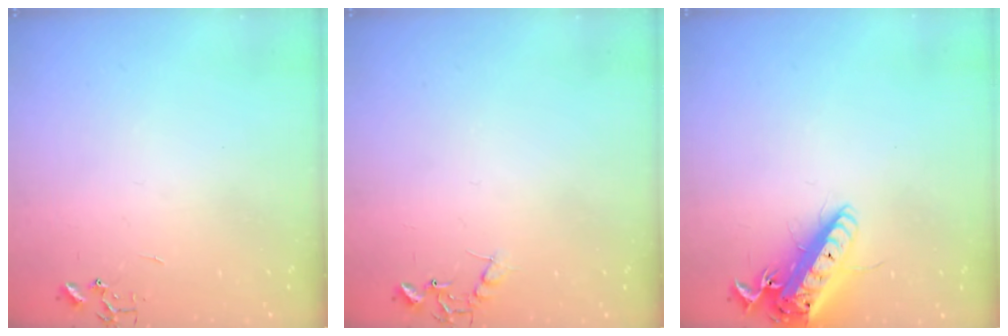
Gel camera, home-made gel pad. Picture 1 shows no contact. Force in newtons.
{"total": 6.8, "press": 6.8, "slide": 0.3}
{"total": 16.4, "press": 16.0, "slide": 3.4}